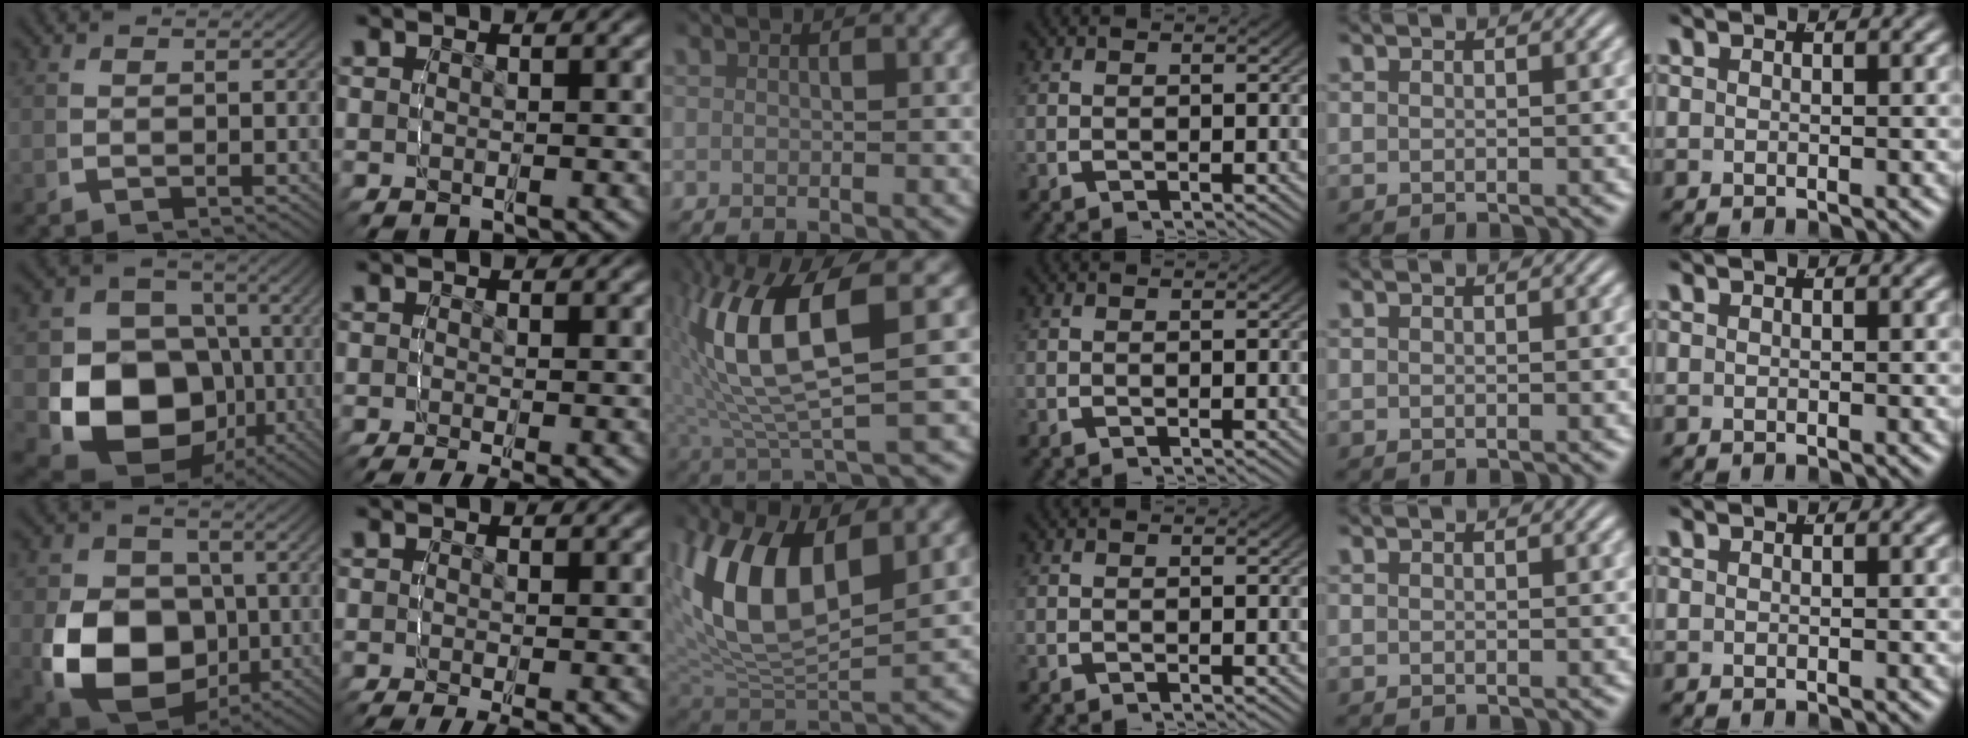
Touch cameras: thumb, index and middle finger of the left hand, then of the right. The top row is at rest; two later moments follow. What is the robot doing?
{"motion": "grasp_and_lifting", "object": "sponge"}